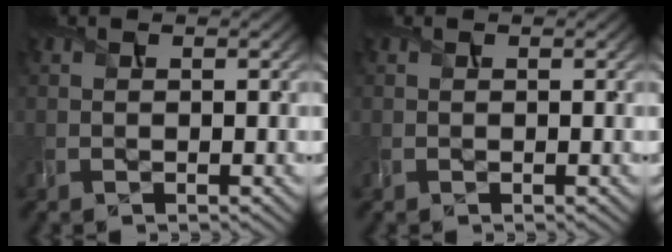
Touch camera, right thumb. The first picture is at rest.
{"total": 0.0}